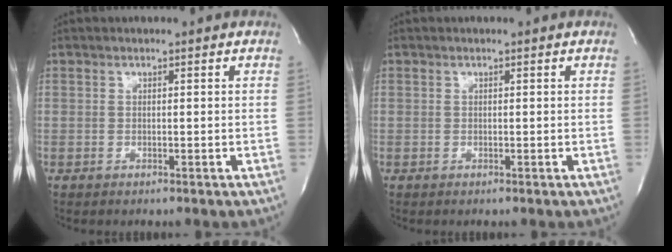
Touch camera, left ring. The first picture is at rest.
{"total": 0.0}